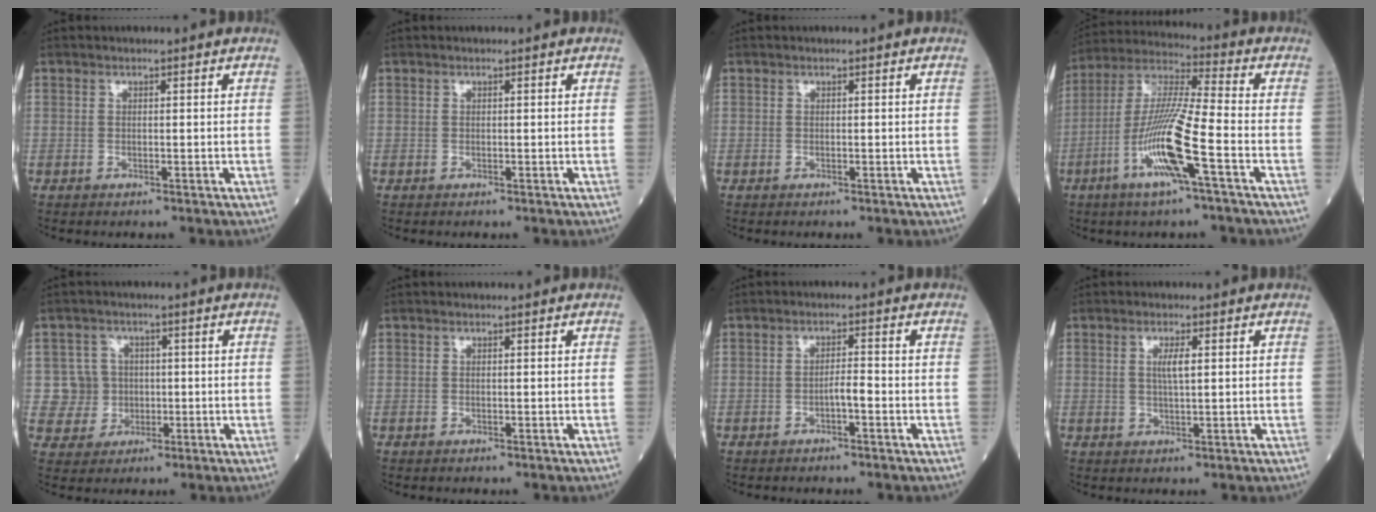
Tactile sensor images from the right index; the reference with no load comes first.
{"total": 0.0}
{"total": 0.0}
{"total": 13.4, "force": [-5.0, -0.3, 12.5], "torque": [-0.257, -0.005, -0.102]}
{"total": 4.9, "force": [0.1, 4.9, -0.2], "torque": [0.011, 0.012, 0.006]}
{"total": 0.0}
{"total": 1.9, "force": [-0.9, 0.2, 1.7], "torque": [-0.026, 0.002, -0.018]}
{"total": 2.6, "force": [0.7, 0.3, 2.5], "torque": [-0.049, -0.002, 0.011]}